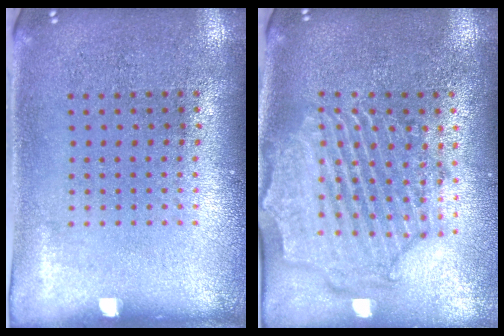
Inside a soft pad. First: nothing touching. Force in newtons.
{"total": 2.3, "press": 2.2, "slide": 0.8}